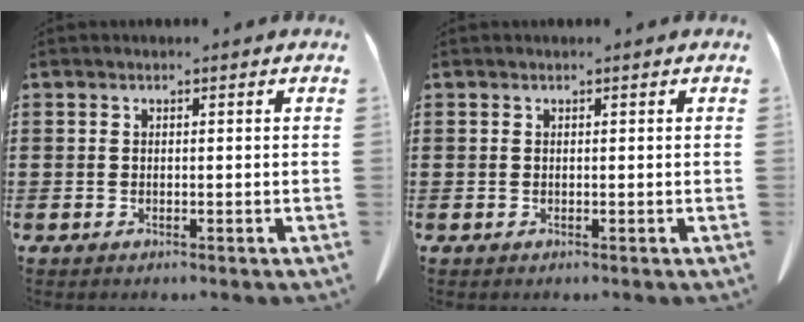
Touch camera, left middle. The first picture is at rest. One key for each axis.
{"total": 0.0}